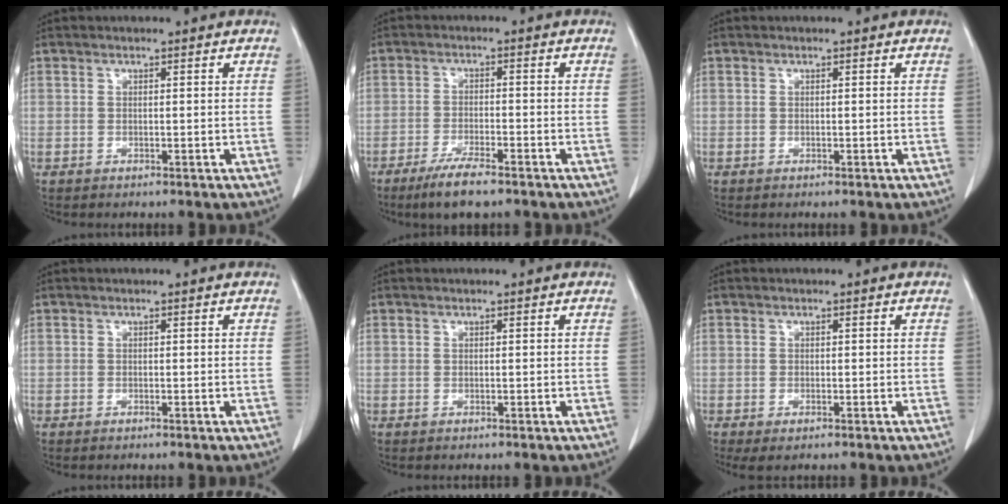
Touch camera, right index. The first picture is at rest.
{"total": 6.4, "force": [-4.7, 0.8, 4.3], "torque": [-0.082, -0.013, -0.080]}
{"total": 0.0}
{"total": 0.0}
{"total": 0.0}
{"total": 2.1, "force": [-1.1, 0.6, 1.6], "torque": [-0.032, -0.006, -0.015]}